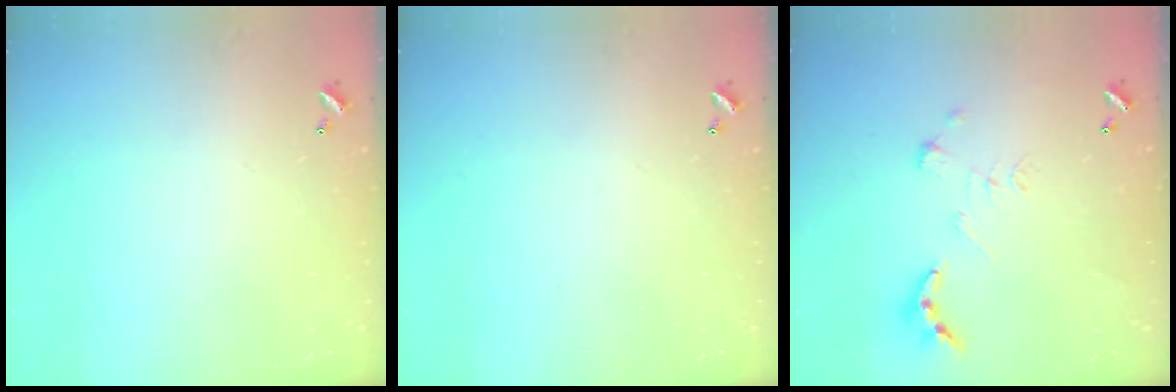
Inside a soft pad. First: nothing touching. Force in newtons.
{"total": 0.0}
{"total": 2.7, "press": 2.2, "slide": 1.5}